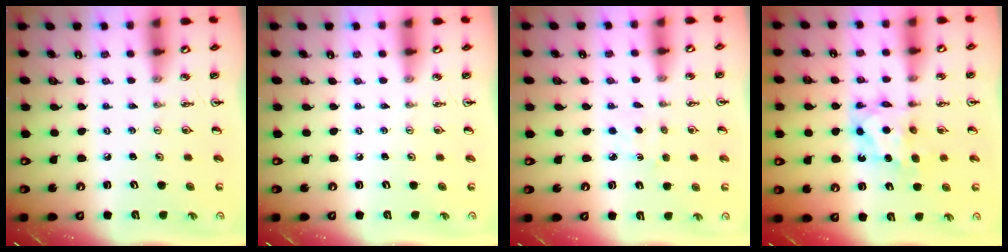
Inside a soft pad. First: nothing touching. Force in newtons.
{"total": 0.0}
{"total": 2.6, "press": 2.6, "slide": 0.4}
{"total": 8.6, "press": 8.6, "slide": 0.4}